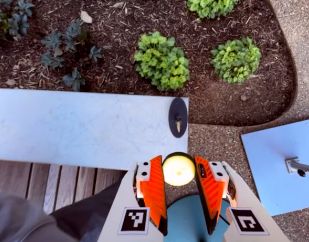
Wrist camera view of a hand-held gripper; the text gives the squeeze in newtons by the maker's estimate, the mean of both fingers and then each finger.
{"total": 10.2, "left": 11.1, "right": 9.2}